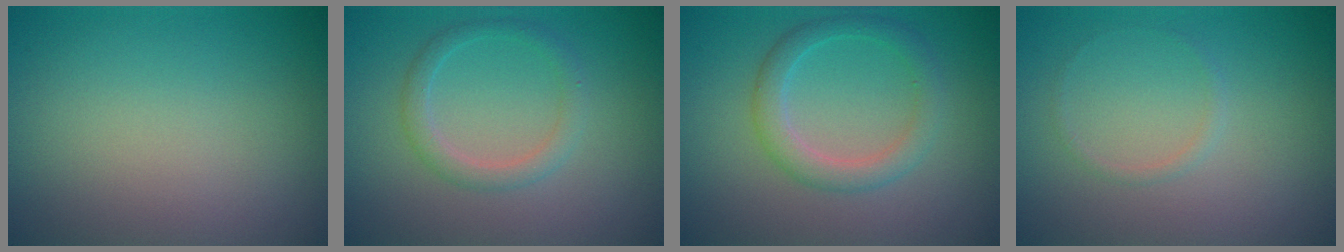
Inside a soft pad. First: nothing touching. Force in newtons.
{"total": 2.0, "press": 2.0, "slide": 0.1}
{"total": 2.8, "press": 2.8, "slide": 0.0}
{"total": 0.7, "press": 0.7, "slide": 0.1}